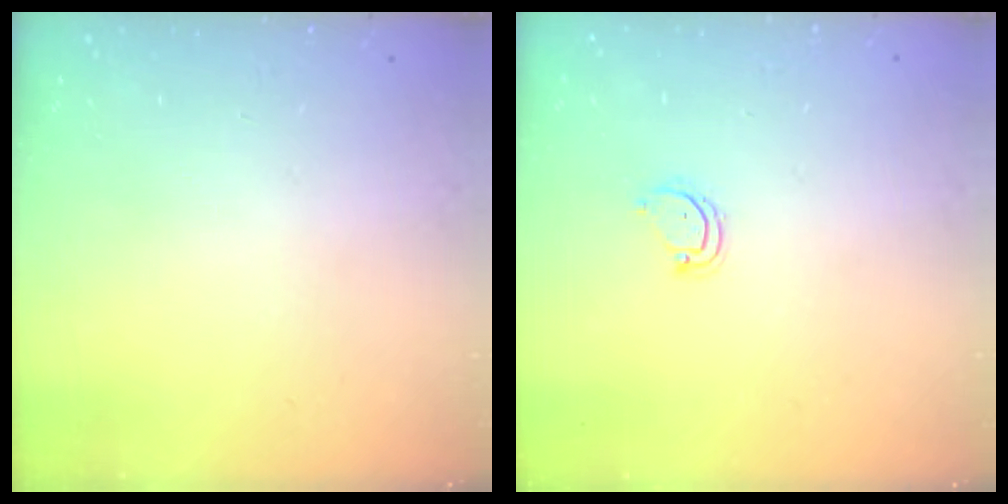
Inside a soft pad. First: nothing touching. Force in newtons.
{"total": 3.9, "press": 3.9, "slide": 0.2}